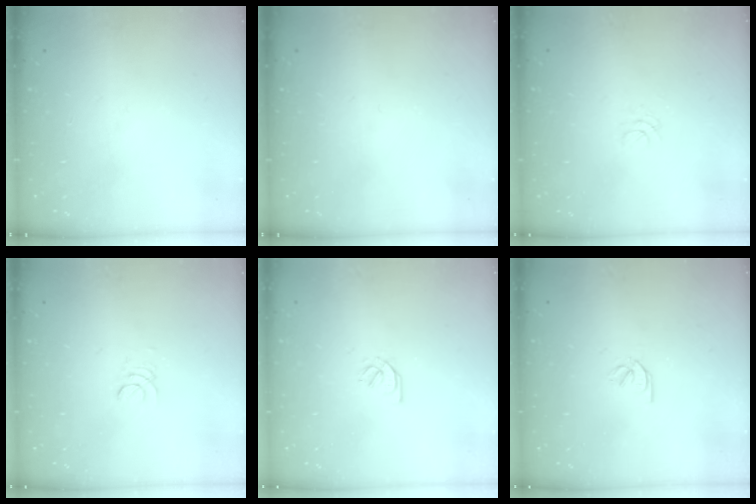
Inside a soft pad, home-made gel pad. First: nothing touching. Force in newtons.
{"total": 0.0}
{"total": 1.1, "press": 1.1, "slide": 0.1}
{"total": 2.0, "press": 2.0, "slide": 0.2}
{"total": 1.8, "press": 1.8, "slide": 0.4}
{"total": 1.9, "press": 1.9, "slide": 0.3}